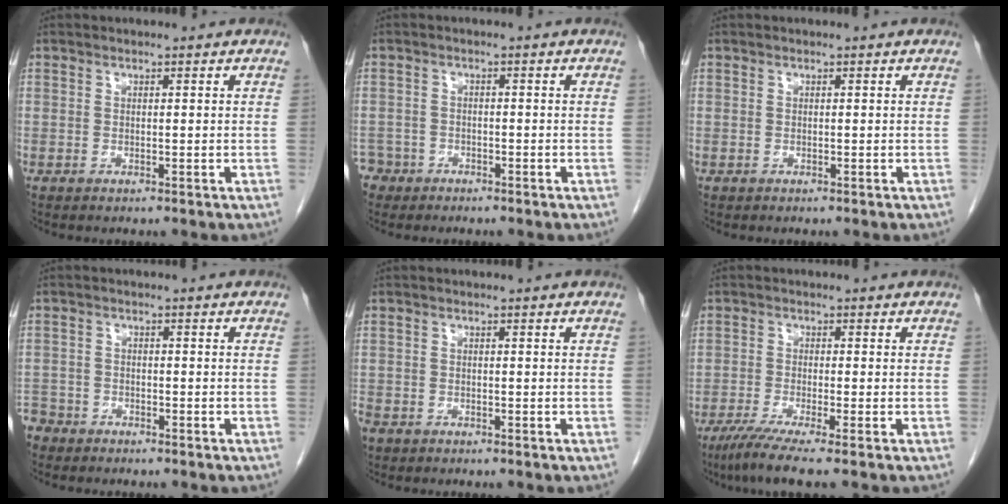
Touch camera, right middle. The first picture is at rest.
{"total": 3.6, "force": [-2.7, 2.3, -0.6], "torque": [0.007, 0.006, -0.055]}
{"total": 0.0}
{"total": 4.5, "force": [-3.8, 2.2, -0.1], "torque": [-0.002, 0.000, -0.078]}
{"total": 3.4, "force": [-2.3, 2.1, 1.2], "torque": [-0.036, -0.006, -0.044]}
{"total": 5.8, "force": [-4.2, -0.7, 3.9], "torque": [-0.067, -0.018, -0.080]}